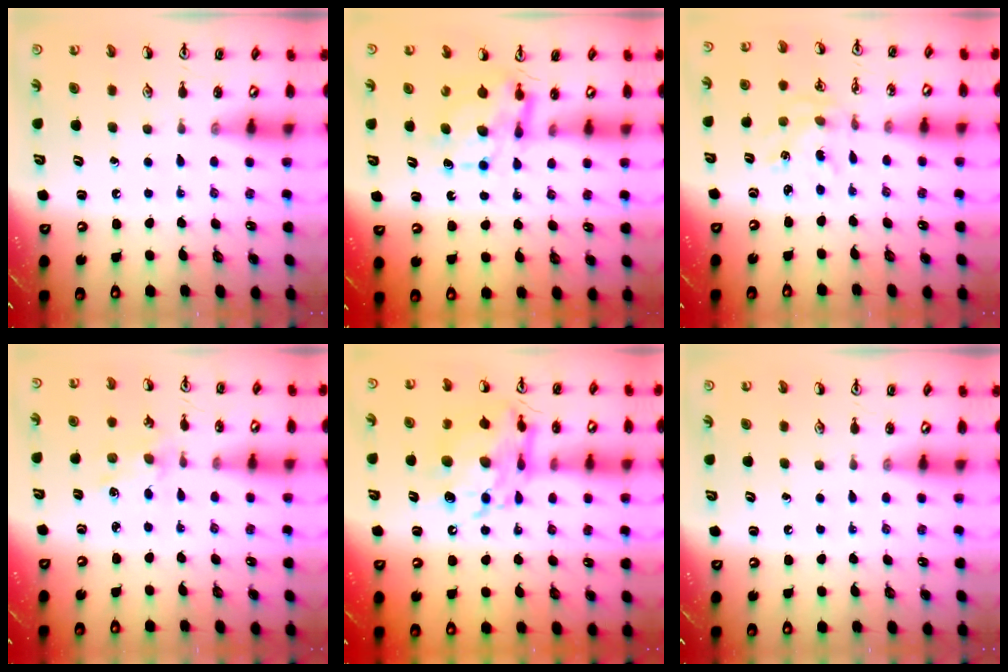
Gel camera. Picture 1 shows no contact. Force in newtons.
{"total": 7.4, "press": 7.4, "slide": 0.5}
{"total": 1.7, "press": 1.7, "slide": 0.3}
{"total": 1.7, "press": 1.6, "slide": 0.4}
{"total": 13.4, "press": 13.3, "slide": 1.3}
{"total": 0.0}